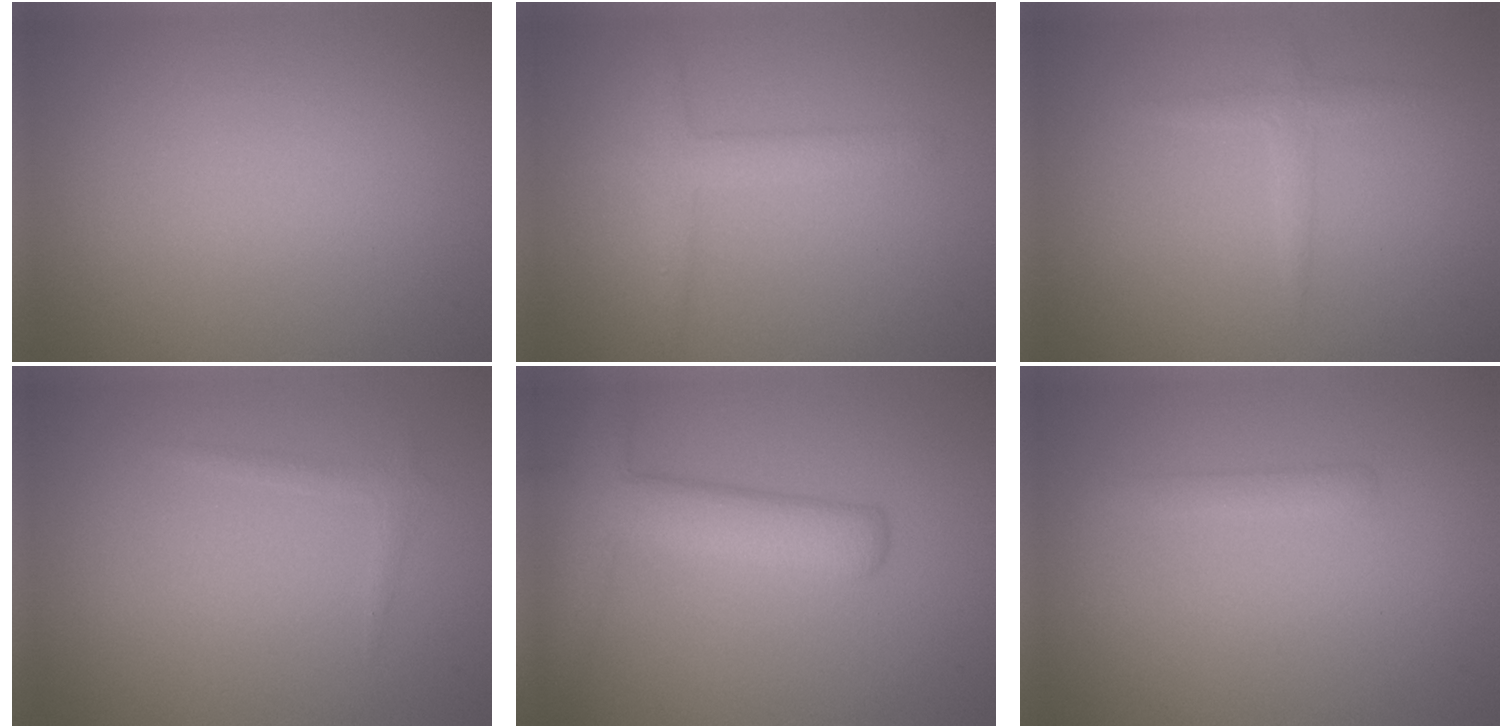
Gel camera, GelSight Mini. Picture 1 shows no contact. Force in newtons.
{"total": 2.4, "press": 2.4, "slide": 0.0}
{"total": 1.3, "press": 1.3, "slide": 0.0}
{"total": 0.7, "press": 0.7, "slide": 0.1}
{"total": 6.0, "press": 6.0, "slide": 0.3}
{"total": 1.2, "press": 1.2, "slide": 0.1}